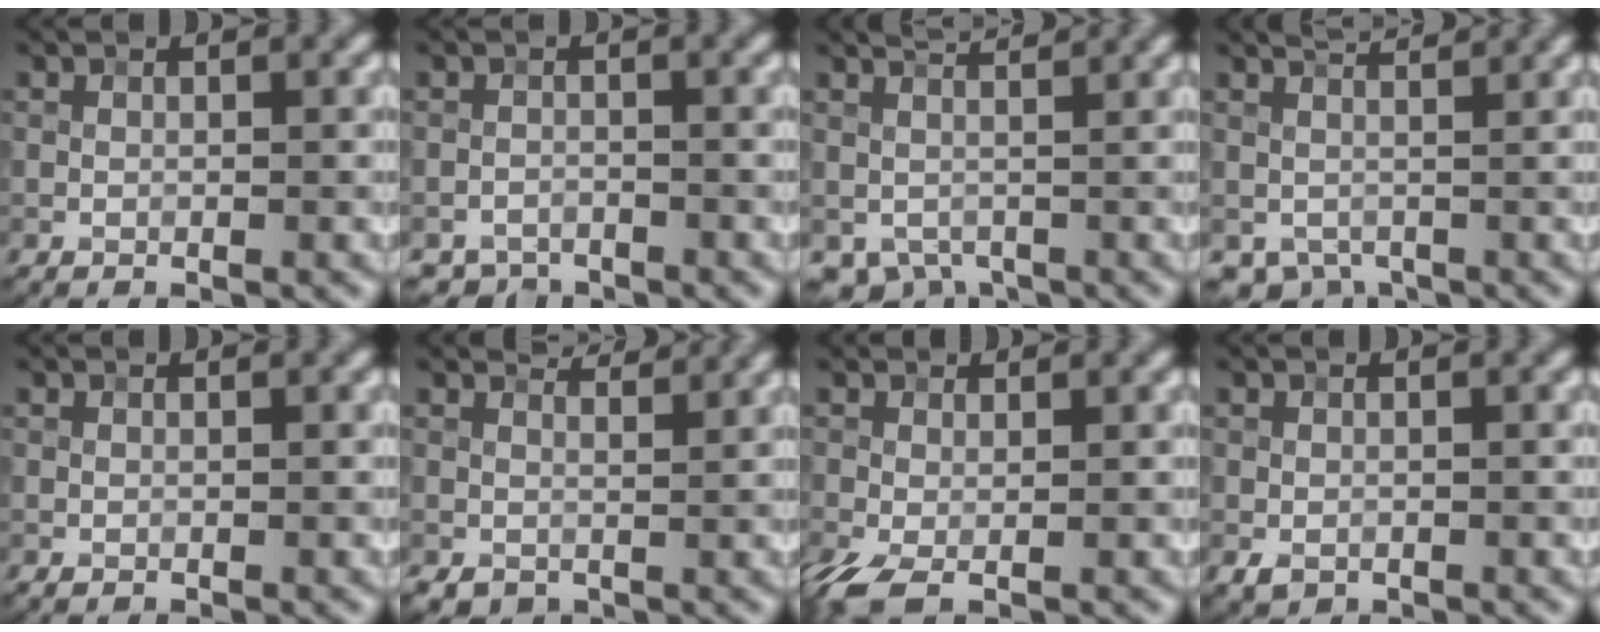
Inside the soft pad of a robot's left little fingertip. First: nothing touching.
{"total": 1.5, "force": [-1.3, 0.6, -0.3], "torque": [0.015, 0.000, -0.028]}
{"total": 3.1, "force": [1.3, 2.0, 2.1], "torque": [-0.032, 0.004, 0.028]}
{"total": 2.5, "force": [1.3, 1.5, 1.6], "torque": [-0.024, 0.001, 0.026]}
{"total": 0.0}
{"total": 2.7, "force": [2.2, 1.1, 1.0], "torque": [-0.029, 0.004, 0.030]}
{"total": 2.9, "force": [-0.8, 1.8, 2.1], "torque": [-0.070, -0.004, -0.021]}
{"total": 0.7, "force": [-0.1, 0.7, 0.3], "torque": [-0.005, -0.001, -0.002]}